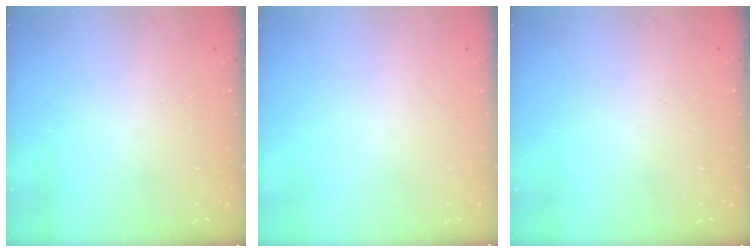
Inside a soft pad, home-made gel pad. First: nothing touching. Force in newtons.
{"total": 0.0}
{"total": 0.0}